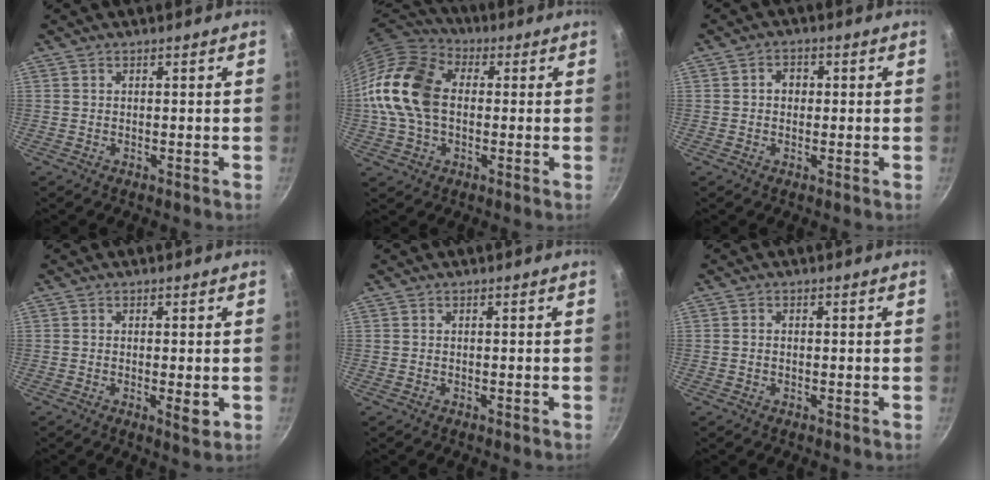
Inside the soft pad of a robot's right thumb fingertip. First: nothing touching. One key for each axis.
{"total": 16.7, "fx": 0.4, "fy": 11.8, "fz": 11.8, "tx": -0.212, "ty": 0.029, "tz": -0.007}
{"total": 2.9, "fx": 0.1, "fy": 2.4, "fz": 1.6, "tx": -0.008, "ty": 0.007, "tz": -0.001}
{"total": 3.1, "fx": -0.6, "fy": 1.0, "fz": 2.9, "tx": -0.050, "ty": -0.009, "tz": -0.010}
{"total": 0.0}
{"total": 0.9, "fx": -0.2, "fy": 0.7, "fz": 0.6, "tx": -0.011, "ty": 0.004, "tz": -0.004}